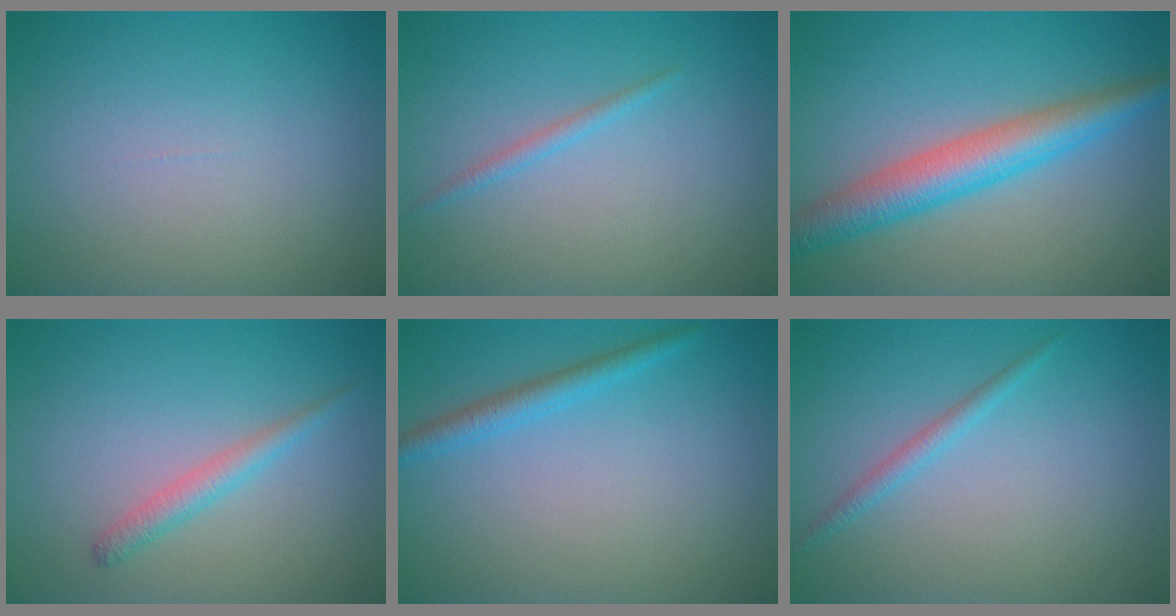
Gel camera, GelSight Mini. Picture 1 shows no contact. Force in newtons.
{"total": 1.0, "press": 1.0, "slide": 0.0}
{"total": 5.4, "press": 5.4, "slide": 0.0}
{"total": 1.7, "press": 1.7, "slide": 0.1}
{"total": 2.0, "press": 2.0, "slide": 0.1}
{"total": 1.3, "press": 1.3, "slide": 0.1}